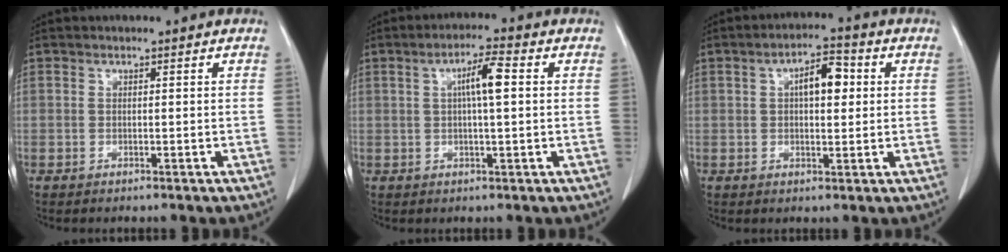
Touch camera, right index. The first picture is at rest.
{"total": 5.5, "force": [1.1, 0.5, 5.3], "torque": [-0.093, 0.009, 0.015]}
{"total": 6.3, "force": [1.4, 2.4, 5.6], "torque": [-0.087, 0.016, 0.019]}